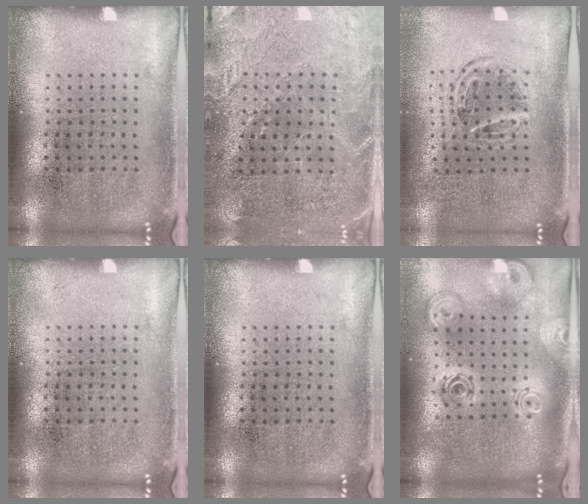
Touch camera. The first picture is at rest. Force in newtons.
{"total": 2.9, "press": 2.7, "slide": 1.0}
{"total": 1.0, "press": 1.0, "slide": 0.2}
{"total": 0.0}
{"total": 0.0}
{"total": 2.6, "press": 1.9, "slide": 1.7}